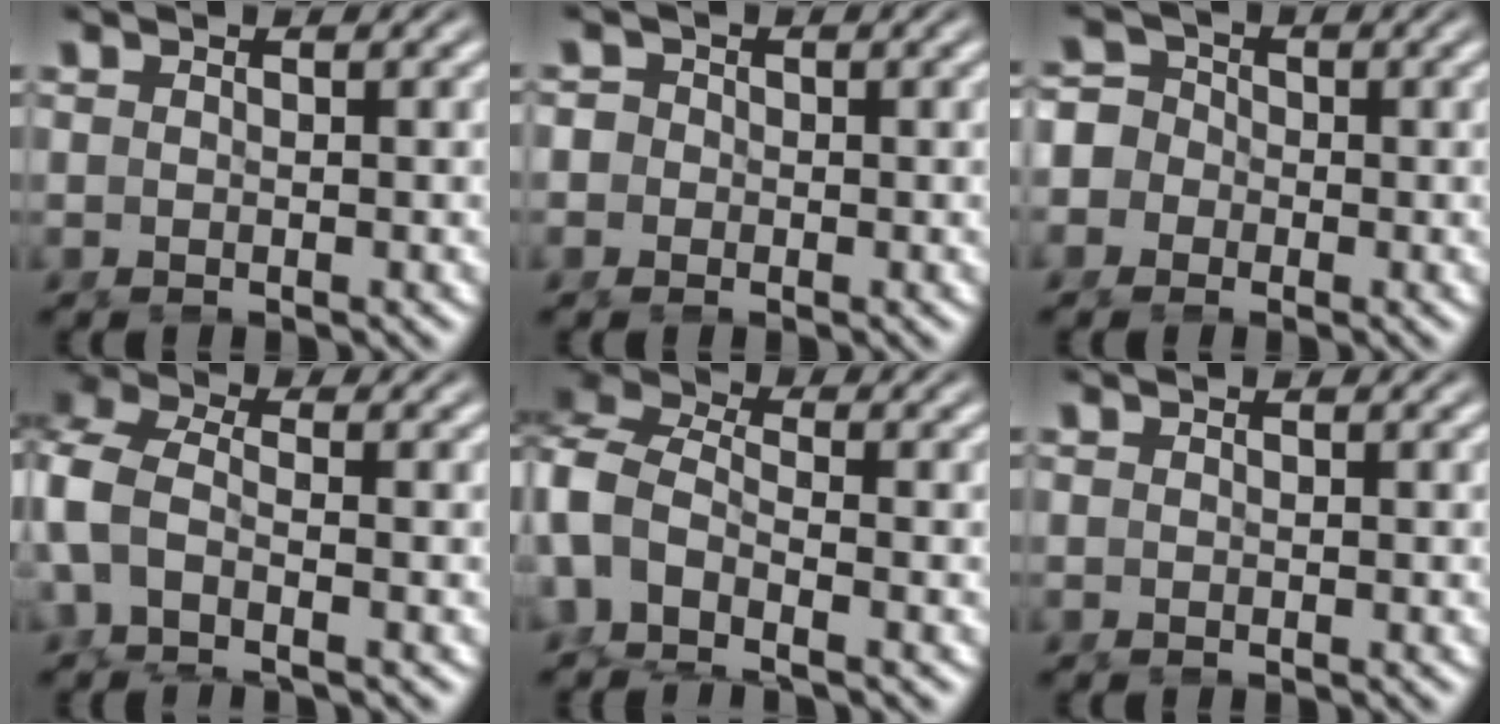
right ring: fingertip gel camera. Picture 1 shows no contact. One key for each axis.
{"total": 2.5, "fx": -0.5, "fy": 2.4, "fz": 0.5, "tx": -0.020, "ty": -0.004, "tz": -0.013}
{"total": 6.5, "fx": -1.1, "fy": 6.2, "fz": 1.9, "tx": -0.053, "ty": -0.017, "tz": -0.024}
{"total": 5.4, "fx": -0.7, "fy": 3.7, "fz": 3.9, "tx": -0.120, "ty": -0.026, "tz": -0.003}
{"total": 9.2, "fx": -0.9, "fy": 7.7, "fz": 4.9, "tx": -0.137, "ty": -0.019, "tz": -0.023}
{"total": 0.0}